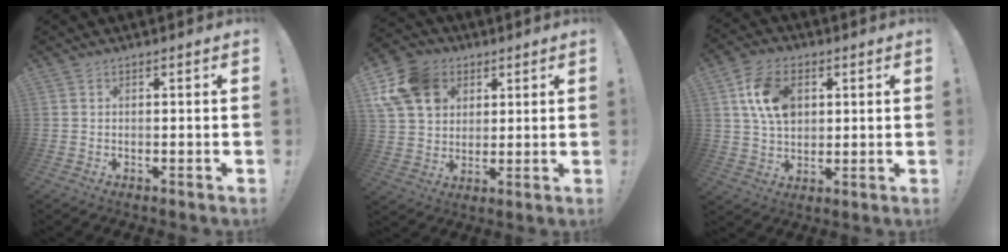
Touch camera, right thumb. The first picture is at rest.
{"total": 15.7, "force": [6.1, 12.5, 7.4], "torque": [-0.133, -0.023, 0.122]}
{"total": 13.3, "force": [4.2, 9.3, 8.5], "torque": [-0.144, 0.006, 0.084]}